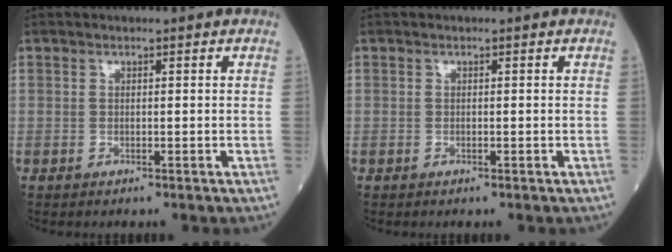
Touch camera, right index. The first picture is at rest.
{"total": 0.0}